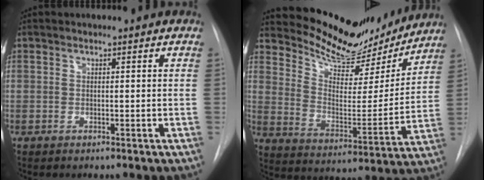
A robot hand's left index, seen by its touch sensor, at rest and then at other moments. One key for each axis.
{"total": 16.2, "fx": 15.2, "fy": 4.3, "fz": 3.6, "tx": -0.059, "ty": -0.032, "tz": 0.226}